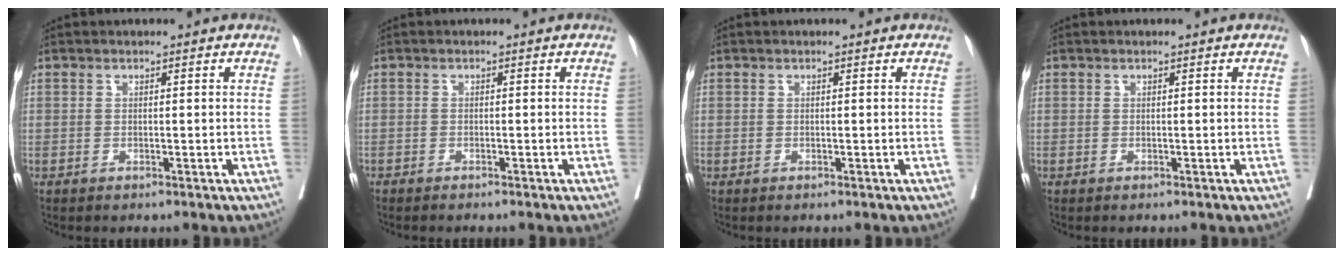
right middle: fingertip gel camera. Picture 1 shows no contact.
{"total": 1.3, "force": [-1.2, 0.1, 0.5], "torque": [-0.008, -0.001, -0.018]}
{"total": 0.0}
{"total": 0.0}